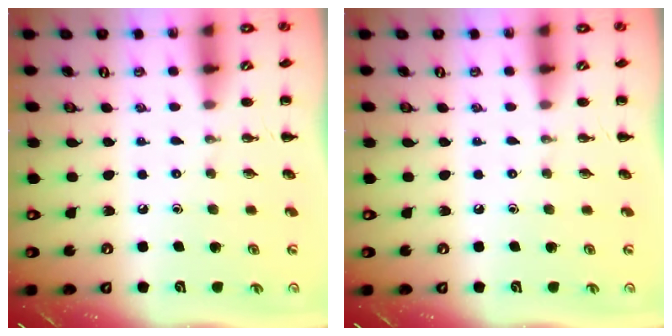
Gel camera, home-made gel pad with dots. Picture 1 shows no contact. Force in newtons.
{"total": 0.0}